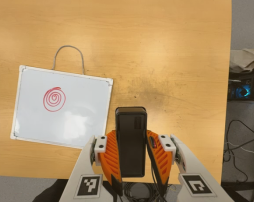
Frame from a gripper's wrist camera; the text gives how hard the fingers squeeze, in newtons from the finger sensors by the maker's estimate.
{"total": 4.2, "left": 2.9, "right": 5.4}